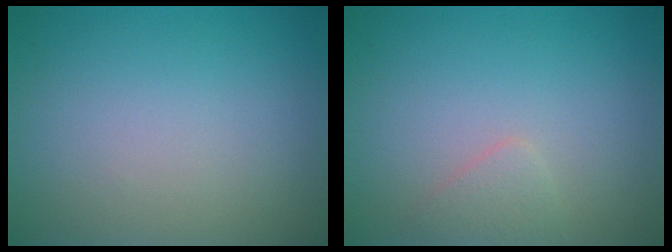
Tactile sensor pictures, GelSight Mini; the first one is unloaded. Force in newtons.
{"total": 1.2, "press": 1.2, "slide": 0.1}